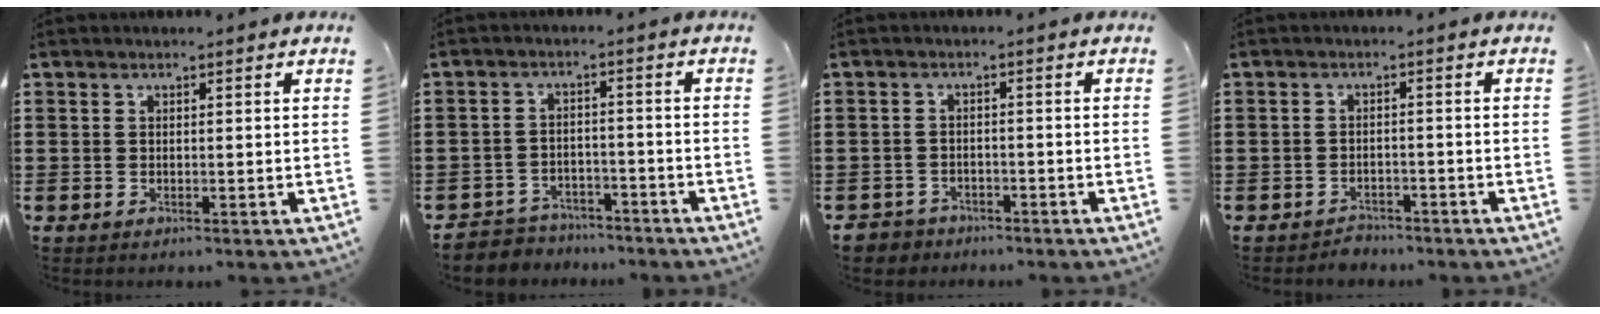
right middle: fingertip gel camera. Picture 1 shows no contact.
{"total": 4.3, "force": [-4.1, 1.1, -0.3], "torque": [-0.009, 0.000, -0.090]}
{"total": 2.9, "force": [-2.7, 1.0, -0.3], "torque": [-0.002, -0.001, -0.061]}
{"total": 2.5, "force": [-2.4, 0.7, -0.3], "torque": [-0.002, 0.001, -0.055]}